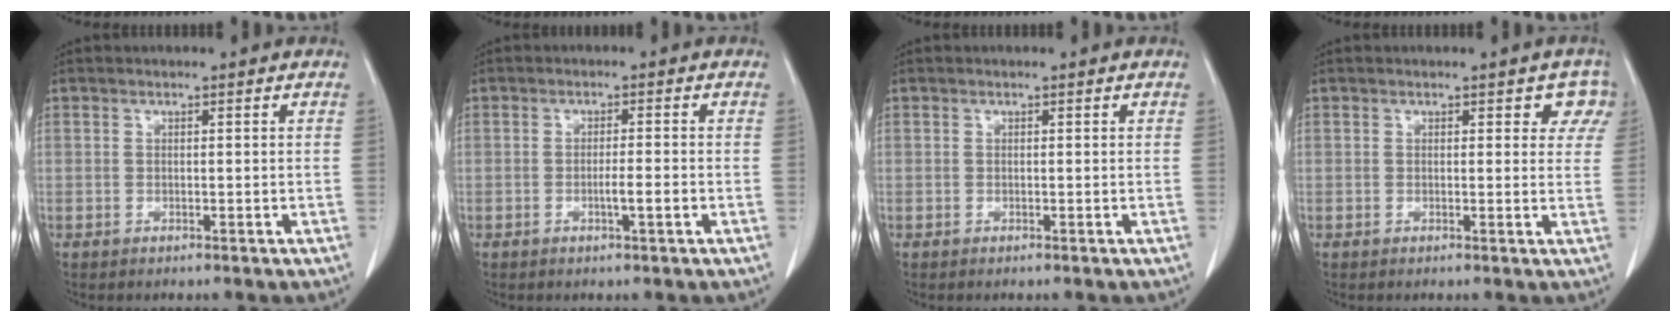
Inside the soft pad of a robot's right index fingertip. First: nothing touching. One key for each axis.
{"total": 2.6, "fx": -0.9, "fy": -0.1, "fz": 2.5, "tx": -0.044, "ty": -0.002, "tz": -0.016}
{"total": 0.0}
{"total": 3.5, "fx": 2.2, "fy": 2.1, "fz": 1.7, "tx": 0.004, "ty": 0.002, "tz": 0.011}